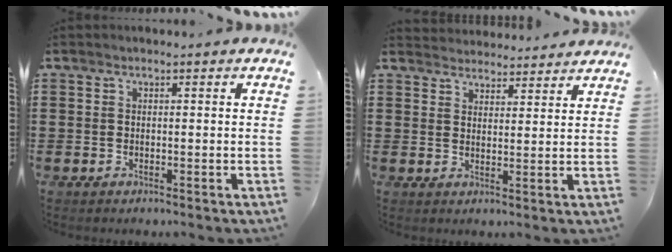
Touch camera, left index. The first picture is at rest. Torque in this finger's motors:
{"motor_torque": [-0.54, -0.74, -0.18, -0.02]}